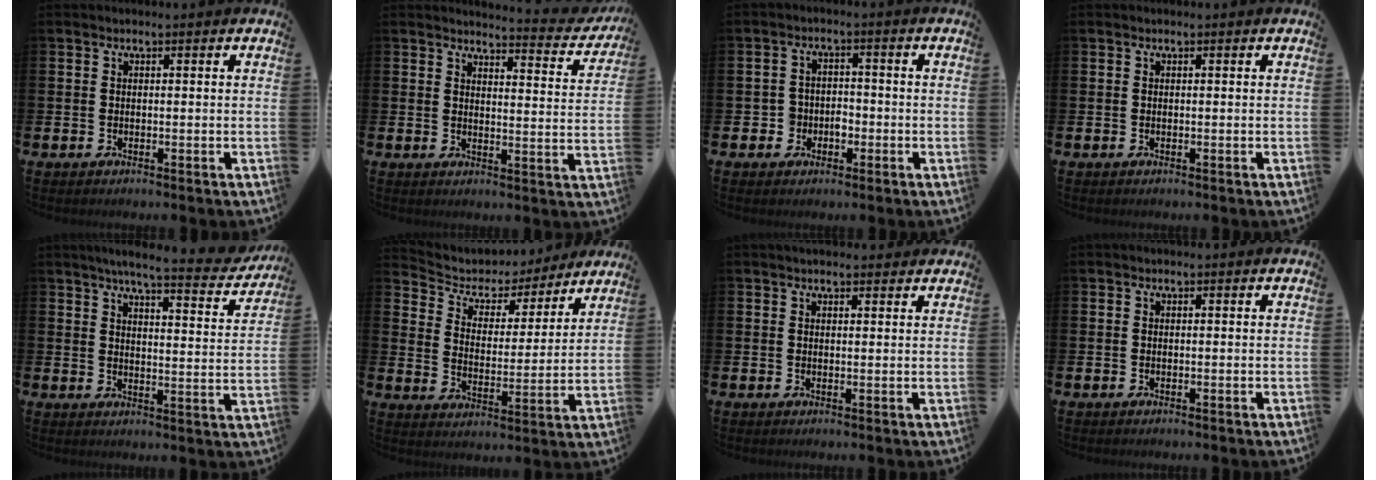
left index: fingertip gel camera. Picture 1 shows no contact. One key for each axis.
{"total": 3.6, "fx": 3.5, "fy": 0.3, "fz": 0.5, "tx": -0.009, "ty": -0.036, "tz": 0.054}
{"total": 2.9, "fx": -1.3, "fy": 2.5, "fz": 0.4, "tx": -0.012, "ty": 0.005, "tz": -0.034}
{"total": 0.0}
{"total": 5.7, "fx": 5.2, "fy": 0.2, "fz": 2.3, "tx": -0.049, "ty": -0.037, "tz": 0.083}
{"total": 5.6, "fx": 5.0, "fy": 2.4, "fz": 1.0, "tx": -0.043, "ty": -0.042, "tz": 0.079}
{"total": 1.6, "fx": 1.6, "fy": 0.4, "fz": 0.3, "tx": 0.005, "ty": -0.005, "tz": 0.026}
{"total": 0.0}